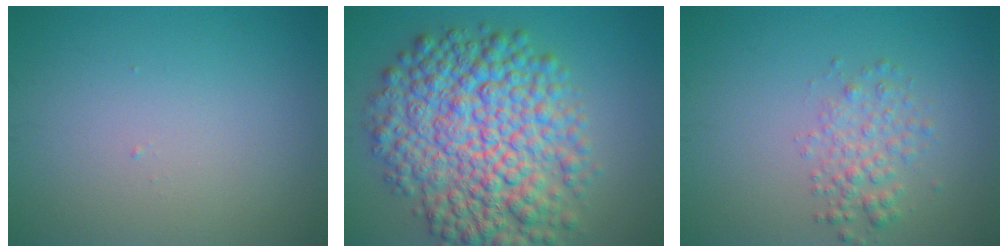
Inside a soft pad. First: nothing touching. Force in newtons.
{"total": 11.6, "press": 11.6, "slide": 0.2}
{"total": 2.4, "press": 2.4, "slide": 0.1}